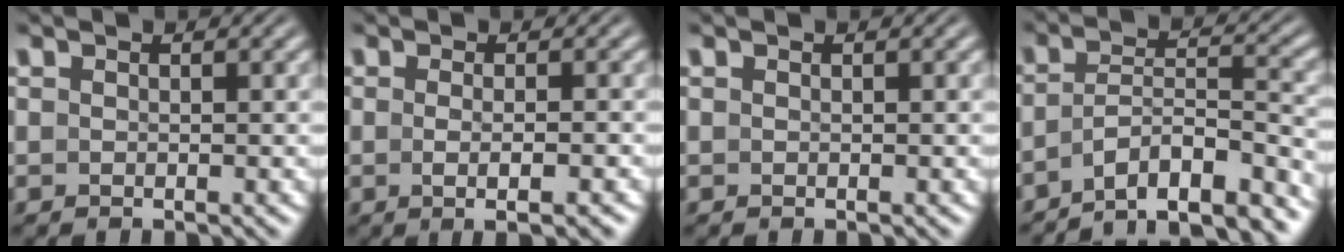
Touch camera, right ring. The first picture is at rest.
{"total": 2.8, "force": [-1.4, -0.3, 2.4], "torque": [-0.043, -0.013, -0.014]}
{"total": 0.0}
{"total": 11.6, "force": [-9.1, 5.7, 4.4], "torque": [-0.072, -0.040, -0.139]}